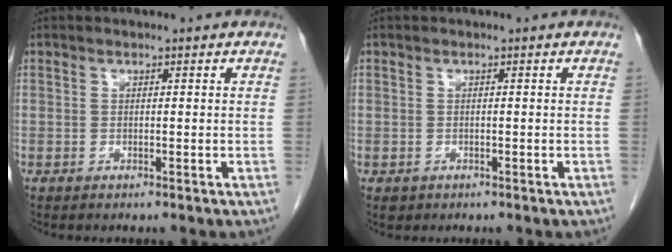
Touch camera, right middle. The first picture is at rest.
{"total": 0.6, "force": [-0.2, 0.5, 0.1], "torque": [-0.007, 0.002, 0.002]}